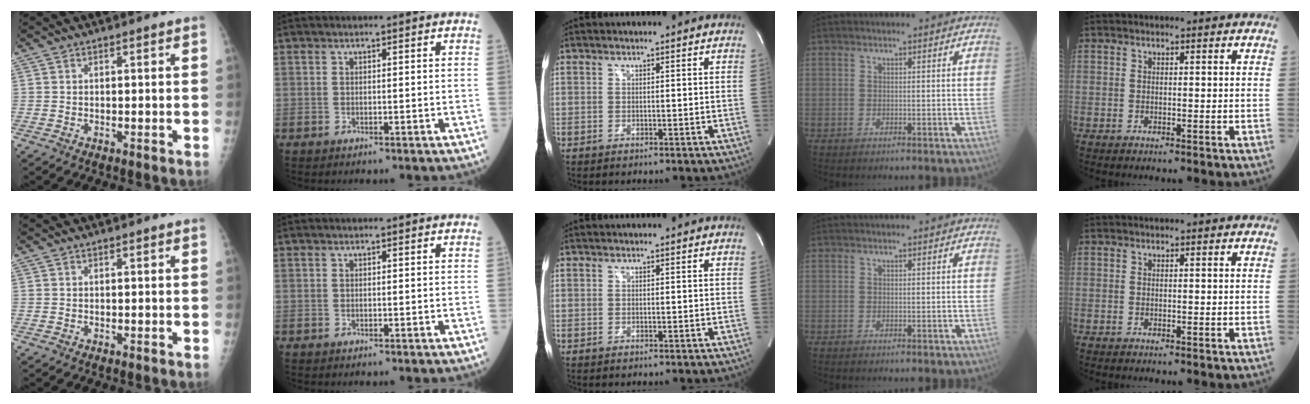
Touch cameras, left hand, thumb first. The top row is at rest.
{}